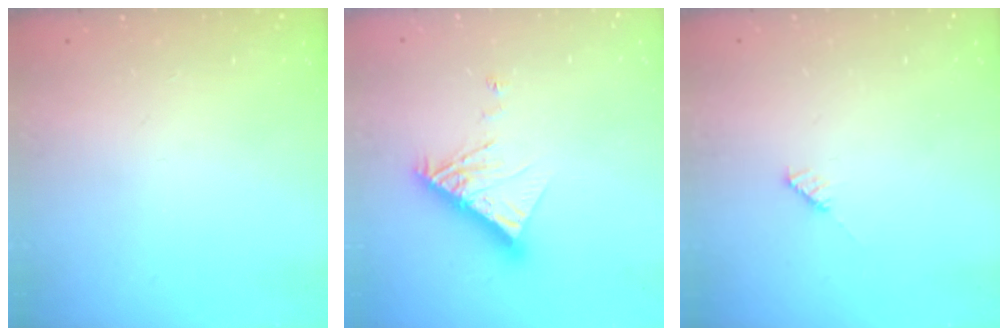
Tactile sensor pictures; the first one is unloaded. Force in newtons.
{"total": 10.3, "press": 10.2, "slide": 0.9}
{"total": 3.0, "press": 3.0, "slide": 0.2}